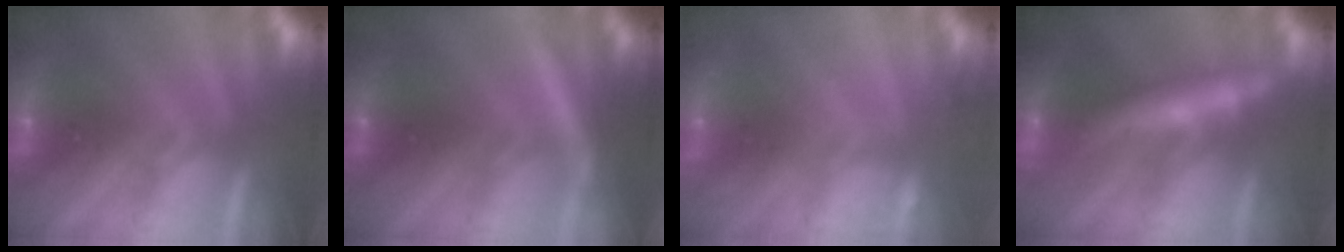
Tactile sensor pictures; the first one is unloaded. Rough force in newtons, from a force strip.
{"total": 3.4}
{"total": 2.3}
{"total": 8.6}